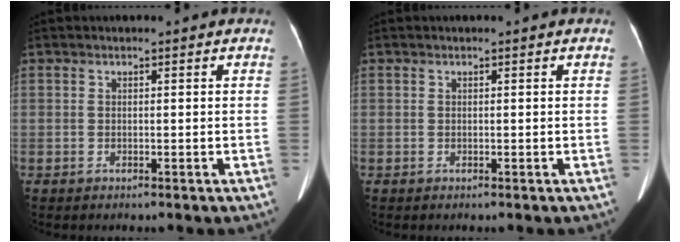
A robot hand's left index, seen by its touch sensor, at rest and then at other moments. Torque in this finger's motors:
{"motor_torque": [0.04, 0.05, 0.00, 0.01]}